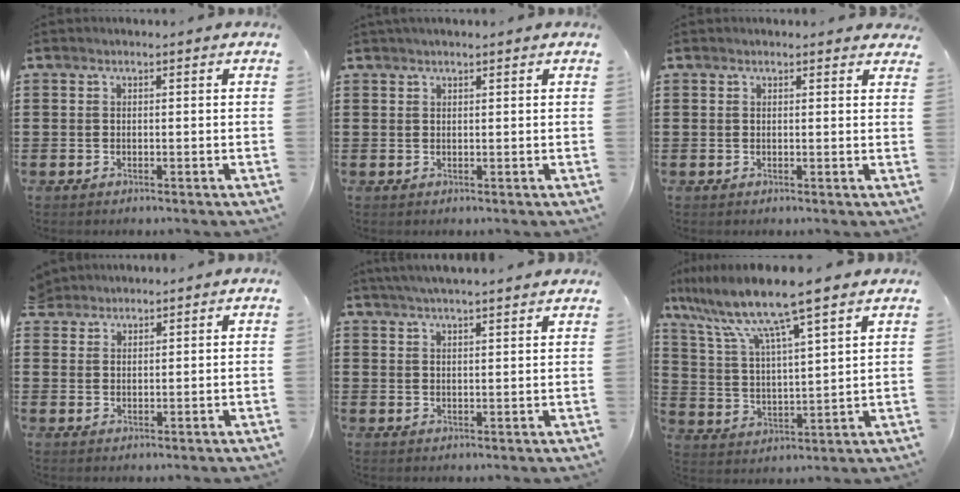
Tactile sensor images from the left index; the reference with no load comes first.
{"total": 0.7, "force": [0.6, 0.0, 0.3], "torque": [-0.007, 0.000, 0.012]}
{"total": 1.0, "force": [0.9, 0.2, 0.3], "torque": [0.001, -0.002, 0.015]}
{"total": 2.0, "force": [1.9, 0.6, -0.3], "torque": [0.000, 0.004, 0.039]}
{"total": 3.3, "force": [3.1, -0.5, 0.9], "torque": [-0.028, -0.008, 0.056]}
{"total": 9.6, "force": [7.9, 0.1, 5.4], "torque": [-0.138, -0.045, 0.128]}